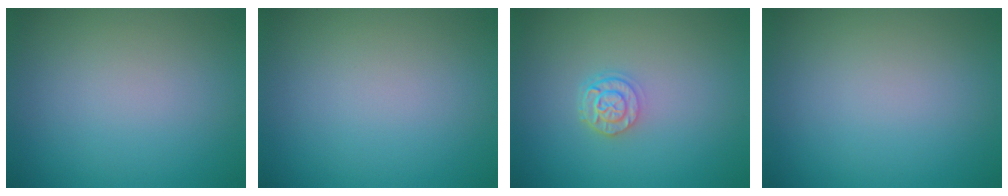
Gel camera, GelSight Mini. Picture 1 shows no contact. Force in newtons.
{"total": 0.0}
{"total": 2.3, "press": 1.9, "slide": 1.4}
{"total": 0.0}